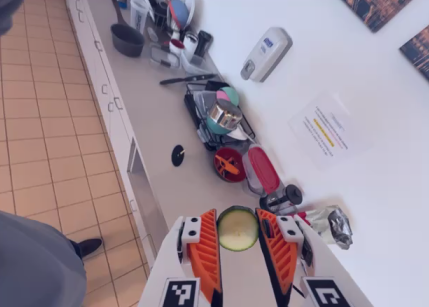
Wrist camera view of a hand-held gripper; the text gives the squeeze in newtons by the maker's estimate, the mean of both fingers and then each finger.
{"total": 8.0, "left": 8.1, "right": 7.9}